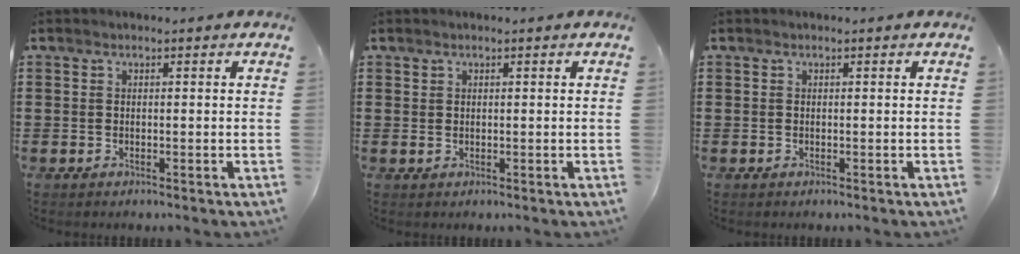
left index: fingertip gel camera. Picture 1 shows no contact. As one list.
[{"total": 0.7, "force": [0.3, 0.5, 0.4], "torque": [-0.009, 0.004, 0.006]}, {"total": 0.0}]